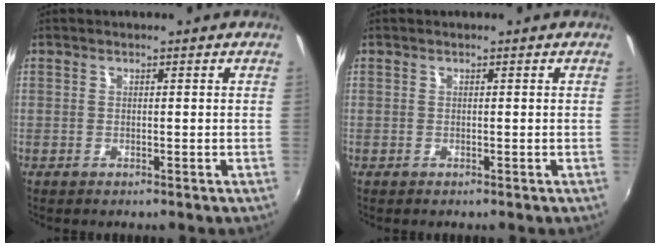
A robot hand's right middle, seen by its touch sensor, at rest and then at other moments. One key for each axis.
{"total": 0.0}